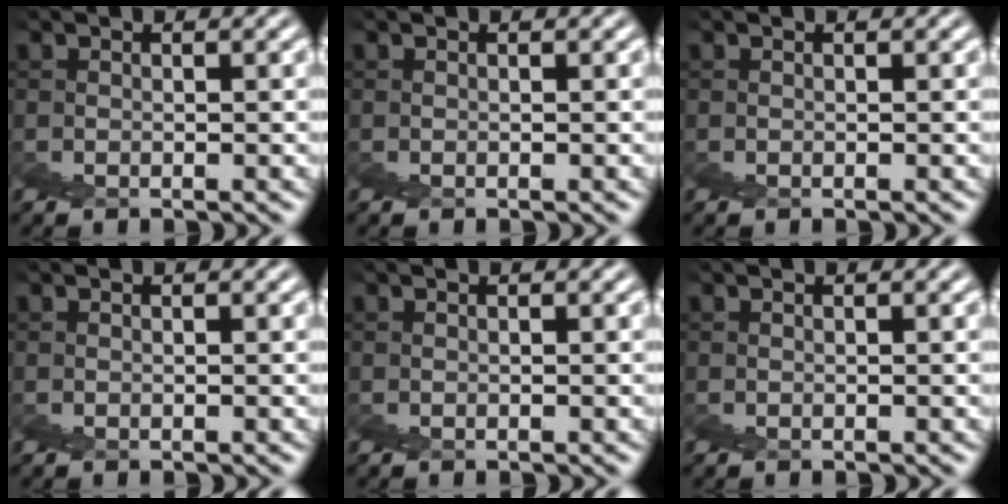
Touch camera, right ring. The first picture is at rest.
{"total": 0.0}
{"total": 0.0}
{"total": 0.0}
{"total": 0.0}
{"total": 0.0}